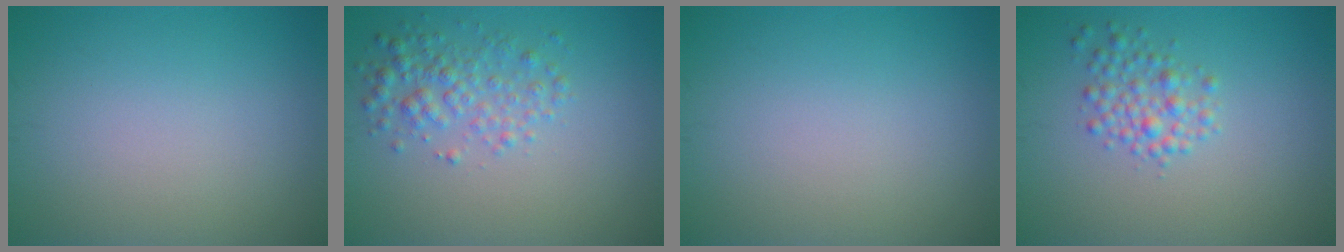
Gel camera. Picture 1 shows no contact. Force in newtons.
{"total": 2.8, "press": 2.8, "slide": 0.1}
{"total": 0.0}
{"total": 2.4, "press": 2.4, "slide": 0.1}